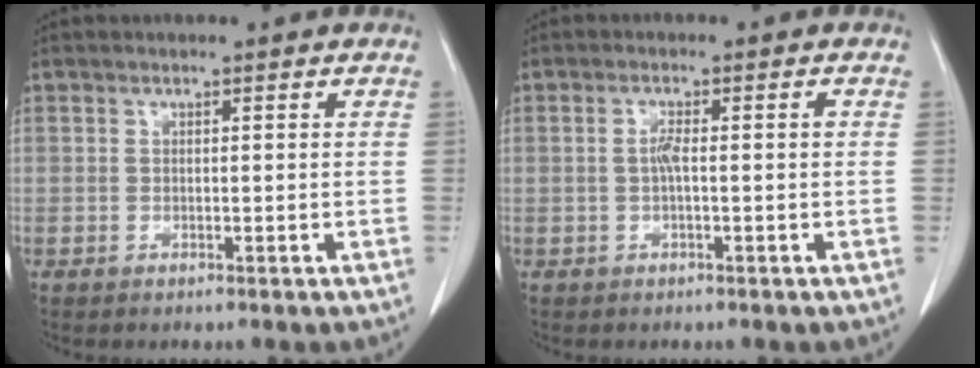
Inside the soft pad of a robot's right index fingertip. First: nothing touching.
{"total": 2.4, "force": [-0.3, 0.3, 2.3], "torque": [-0.046, 0.006, -0.004]}